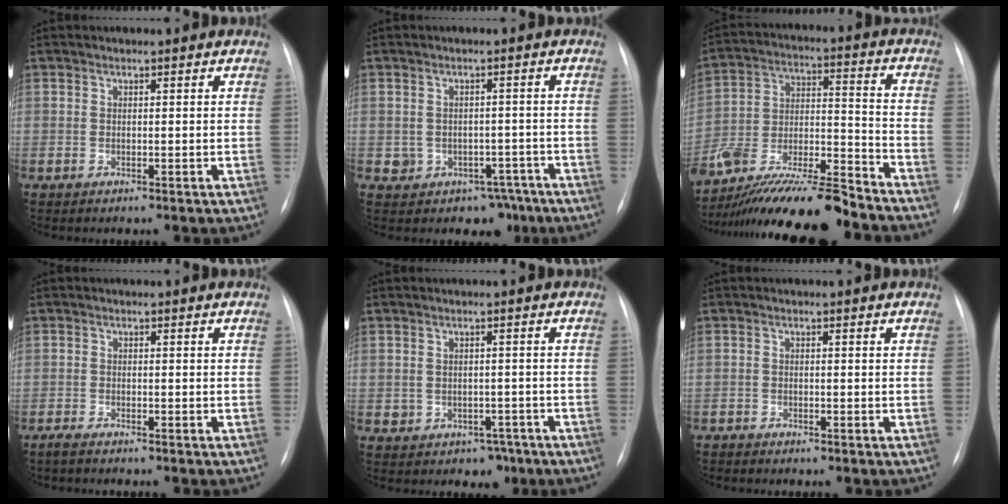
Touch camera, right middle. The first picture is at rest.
{"total": 6.2, "force": [-3.3, 5.1, 1.0], "torque": [-0.004, 0.023, -0.031]}
{"total": 20.1, "force": [-17.6, 1.5, 9.6], "torque": [-0.184, -0.004, -0.309]}
{"total": 2.4, "force": [-2.1, 0.1, 1.1], "torque": [-0.021, -0.007, -0.030]}
{"total": 3.3, "force": [-1.6, 2.9, 0.6], "torque": [-0.003, 0.019, -0.010]}
{"total": 1.1, "force": [-1.1, 0.0, -0.1], "torque": [0.001, -0.004, -0.020]}